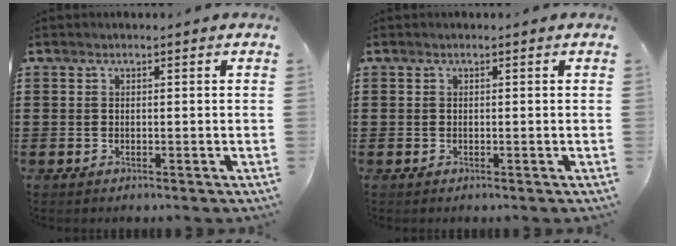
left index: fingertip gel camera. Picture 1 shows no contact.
{"total": 0.0}